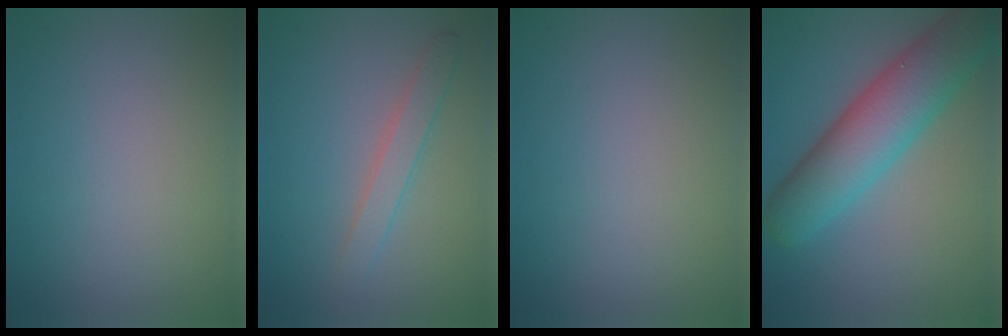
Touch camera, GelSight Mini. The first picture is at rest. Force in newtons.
{"total": 2.1, "press": 2.1, "slide": 0.0}
{"total": 0.0}
{"total": 8.1, "press": 8.1, "slide": 0.5}